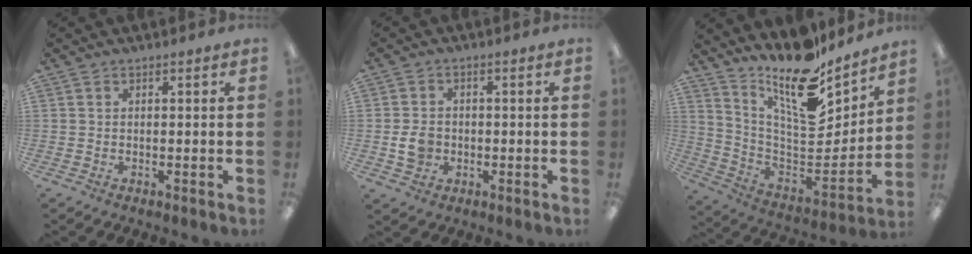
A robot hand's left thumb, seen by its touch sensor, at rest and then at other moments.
{"total": 4.7, "force": [-0.8, 3.9, 2.5], "torque": [-0.041, 0.002, -0.015]}
{"total": 18.4, "force": [14.2, 5.6, 10.3], "torque": [-0.183, -0.129, 0.243]}